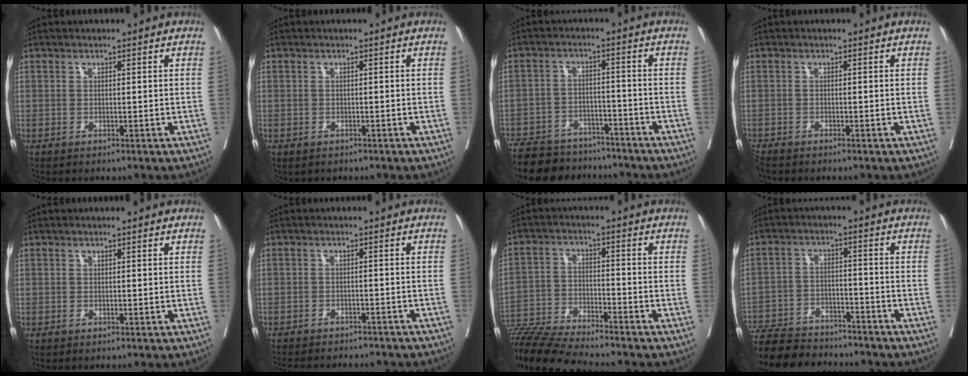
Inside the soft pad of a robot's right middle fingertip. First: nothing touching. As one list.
[{"total": 0.9, "force": [-0.6, 0.6, 0.1], "torque": [-0.009, 0.000, -0.005]}, {"total": 13.9, "force": [-12.1, 5.3, 4.3], "torque": [-0.076, 0.007, -0.175]}, {"total": 2.5, "force": [-2.4, 0.3, 0.7], "torque": [-0.016, -0.010, -0.047]}, {"total": 0.0}, {"total": 14.1, "force": [-12.6, 3.8, 5.1], "torque": [-0.102, -0.008, -0.149]}, {"total": 11.4, "force": [-10.7, -0.5, 4.0], "torque": [-0.065, -0.017, -0.188]}, {"total": 14.3, "force": [-13.0, 3.8, 4.6], "torque": [-0.082, 0.000, -0.199]}]